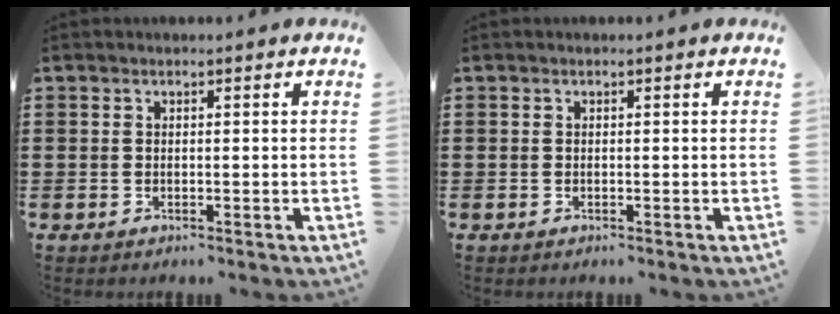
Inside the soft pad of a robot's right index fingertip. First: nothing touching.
{"total": 0.0}